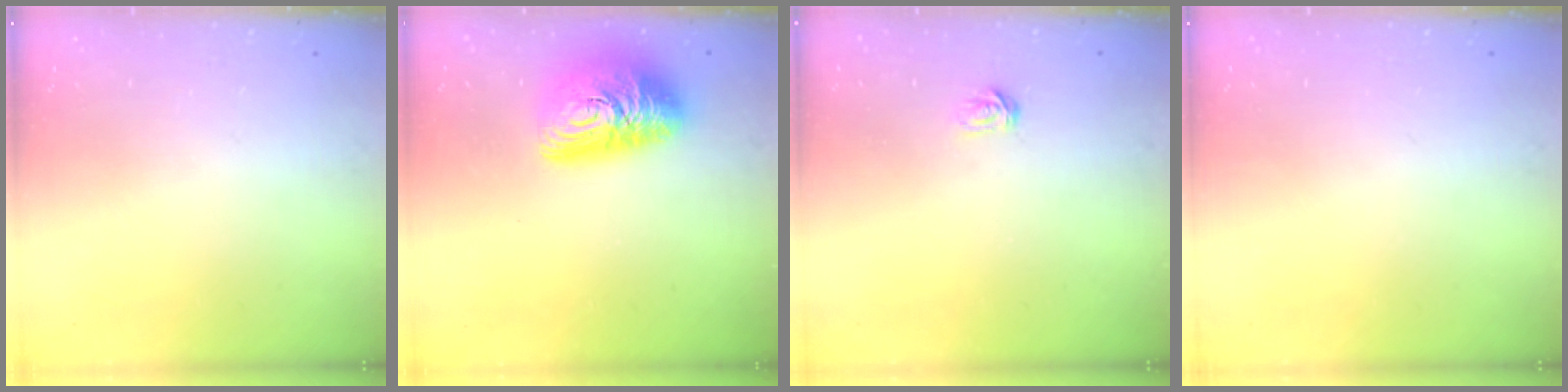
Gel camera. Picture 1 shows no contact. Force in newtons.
{"total": 14.6, "press": 14.6, "slide": 1.0}
{"total": 2.5, "press": 2.5, "slide": 0.2}
{"total": 0.0}